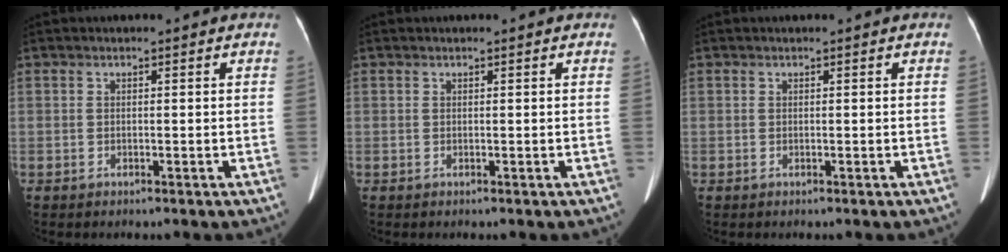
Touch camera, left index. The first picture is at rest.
{"total": 1.3, "force": [-1.1, -0.2, -0.6], "torque": [0.011, -0.002, -0.018]}
{"total": 0.0}